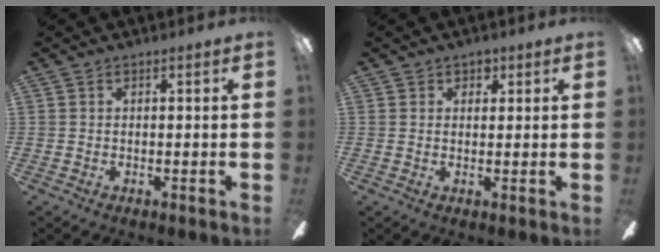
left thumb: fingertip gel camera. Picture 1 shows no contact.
{"total": 2.3, "force": [1.4, 1.8, 0.4], "torque": [0.005, -0.003, 0.023]}